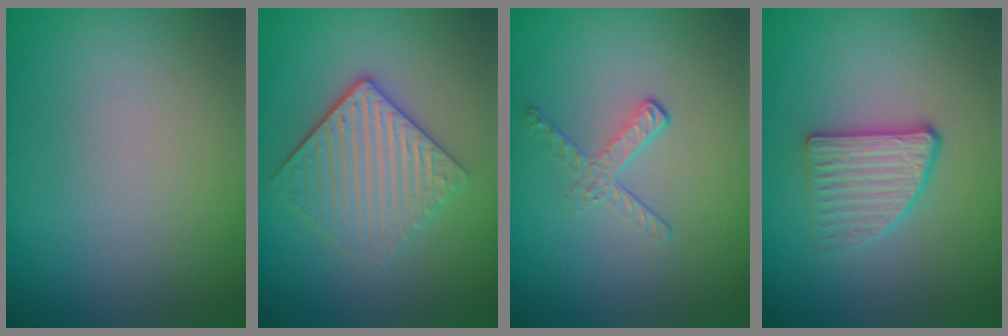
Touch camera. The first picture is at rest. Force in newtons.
{"total": 4.0, "press": 3.3, "slide": 2.3}
{"total": 1.7, "press": 0.7, "slide": 1.5}
{"total": 2.9, "press": 2.5, "slide": 1.4}